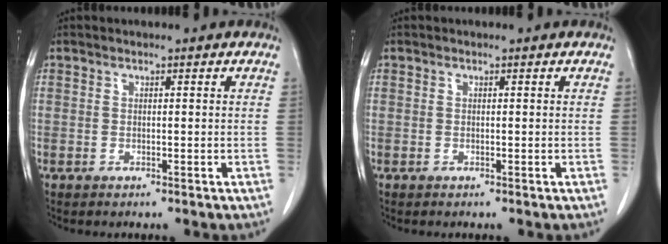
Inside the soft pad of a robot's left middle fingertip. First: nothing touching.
{"total": 0.0}